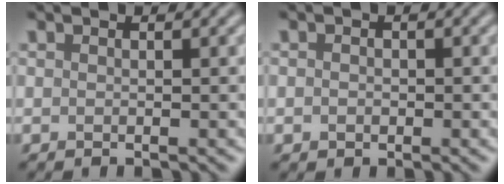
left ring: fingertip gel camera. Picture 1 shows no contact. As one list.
[{"total": 0.9, "force": [-0.2, 0.8, 0.4], "torque": [-0.003, -0.004, -0.003]}]